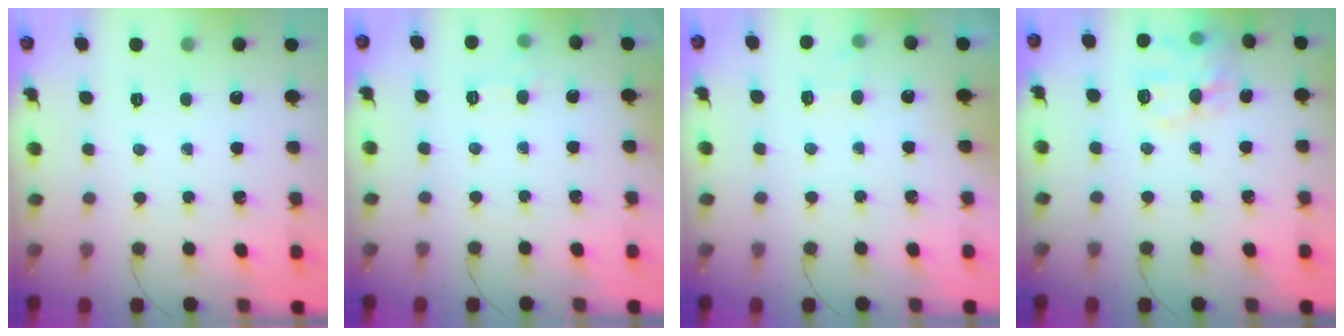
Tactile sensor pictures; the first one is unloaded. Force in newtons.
{"total": 6.4, "press": 6.2, "slide": 1.6}
{"total": 6.5, "press": 6.4, "slide": 1.4}
{"total": 11.3, "press": 11.3, "slide": 0.8}